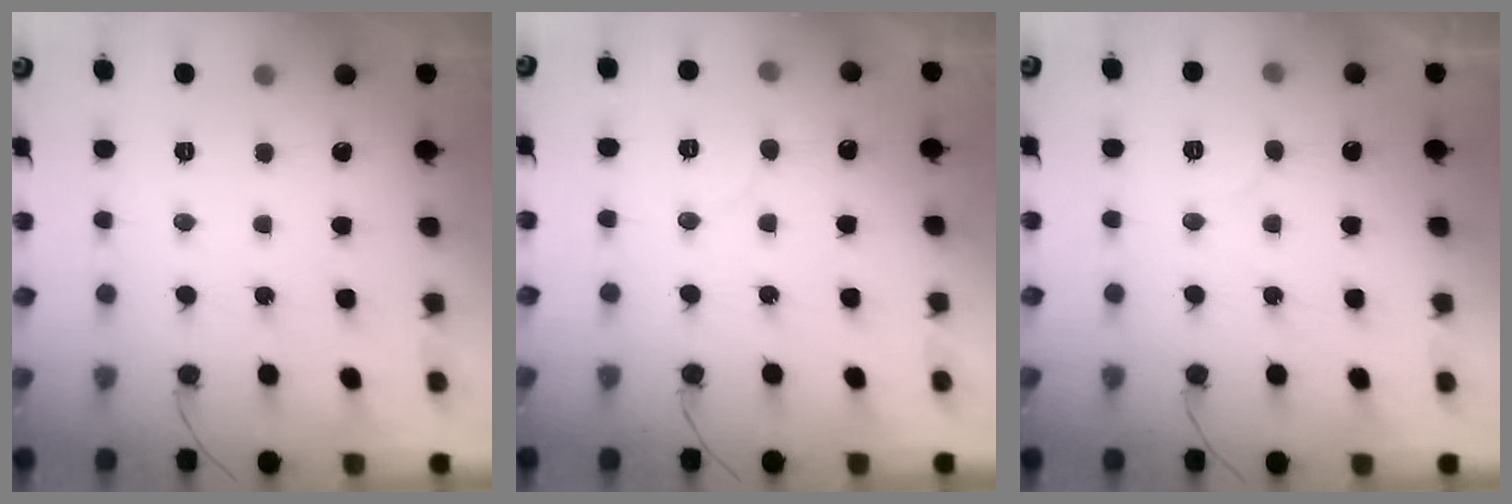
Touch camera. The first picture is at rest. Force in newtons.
{"total": 4.5, "press": 4.5, "slide": 0.4}
{"total": 3.6, "press": 3.5, "slide": 0.4}